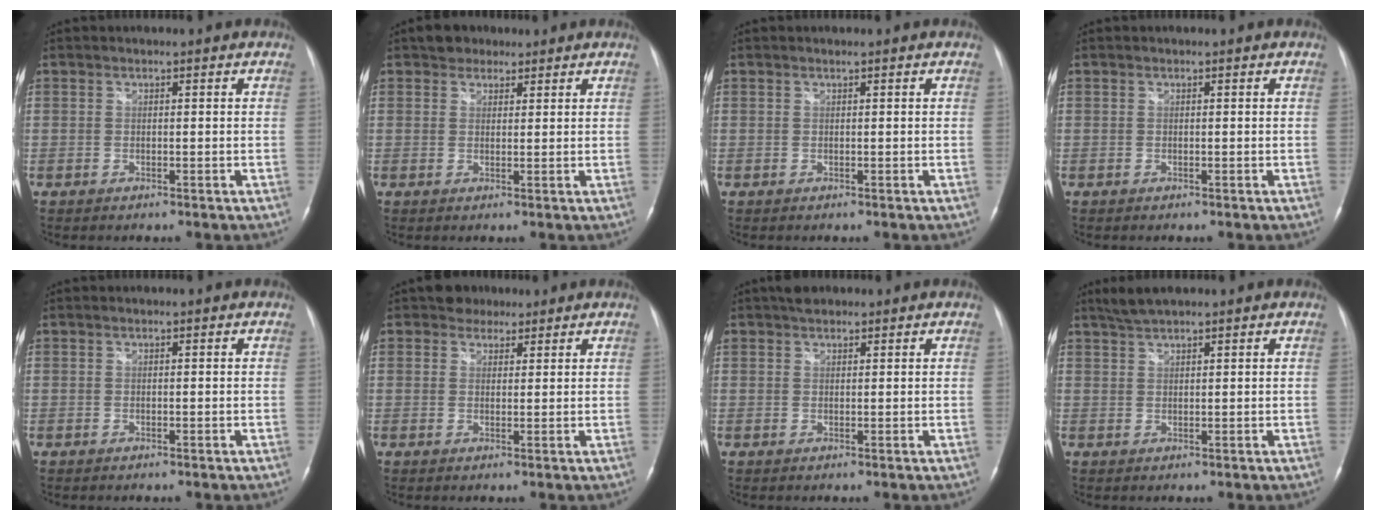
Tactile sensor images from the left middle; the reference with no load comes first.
{"total": 3.1, "force": [2.2, 2.0, 0.6], "torque": [-0.013, 0.013, 0.034]}
{"total": 0.0}
{"total": 0.0}
{"total": 0.0}
{"total": 2.9, "force": [2.2, 1.9, 0.1], "torque": [-0.001, 0.009, 0.031]}
{"total": 2.4, "force": [2.0, 1.1, 0.8], "torque": [-0.018, 0.016, 0.032]}
{"total": 3.3, "force": [2.8, 0.2, 1.6], "torque": [-0.039, 0.010, 0.057]}